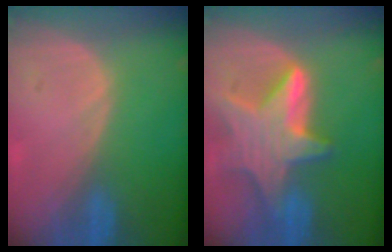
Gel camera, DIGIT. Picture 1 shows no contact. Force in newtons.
{"total": 9.5, "press": 9.5, "slide": 0.6}